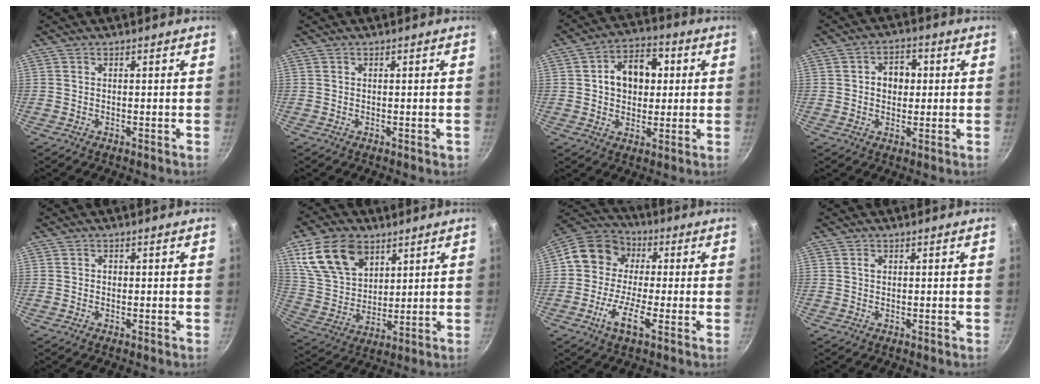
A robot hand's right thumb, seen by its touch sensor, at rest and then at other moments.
{"total": 0.7, "force": [-0.1, 0.4, 0.5], "torque": [-0.002, 0.002, 0.000]}
{"total": 11.5, "force": [1.9, 8.4, 7.5], "torque": [-0.078, 0.011, 0.018]}
{"total": 6.1, "force": [0.7, 4.7, 3.8], "torque": [-0.024, 0.007, 0.003]}
{"total": 0.7, "force": [-0.1, 0.6, 0.3], "torque": [-0.003, 0.004, -0.001]}
{"total": 15.7, "force": [7.8, 10.2, 9.0], "torque": [-0.139, -0.021, 0.161]}
{"total": 13.4, "force": [-1.5, 9.5, 9.3], "torque": [-0.143, 0.040, -0.050]}
{"total": 0.9, "force": [0.3, 0.7, 0.5], "torque": [-0.008, 0.003, 0.004]}